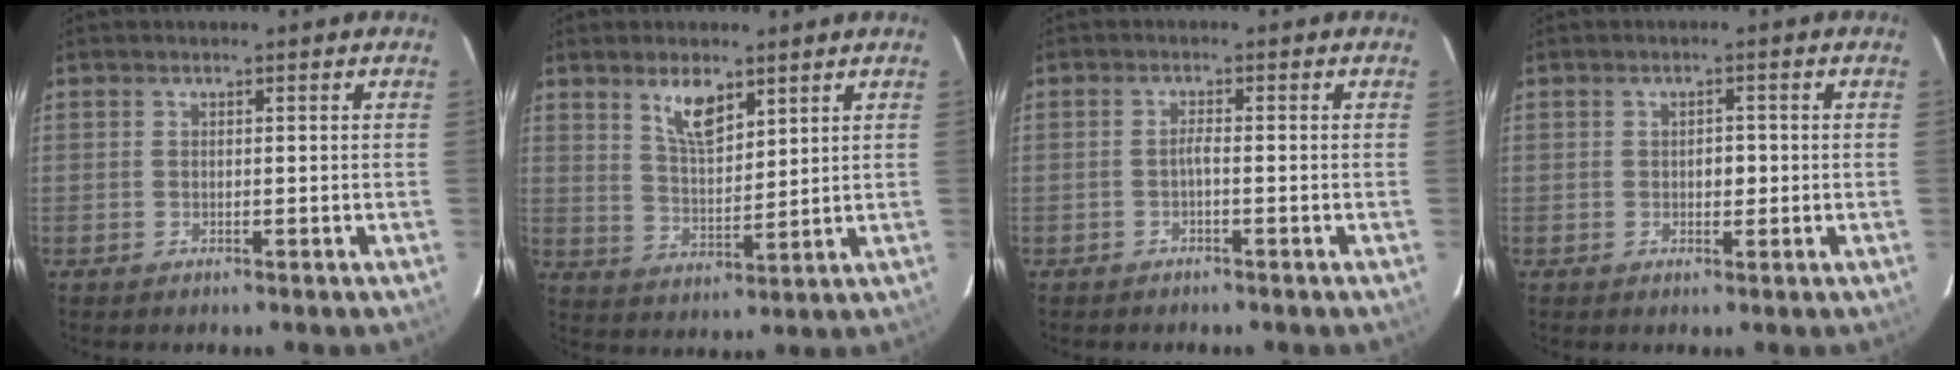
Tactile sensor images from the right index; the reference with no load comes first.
{"total": 7.2, "force": [4.5, 2.8, 4.9], "torque": [-0.084, 0.001, 0.091]}
{"total": 1.1, "force": [-0.6, -0.1, 0.9], "torque": [-0.017, 0.003, -0.013]}
{"total": 1.9, "force": [-0.2, 1.3, 1.3], "torque": [-0.020, 0.005, -0.003]}